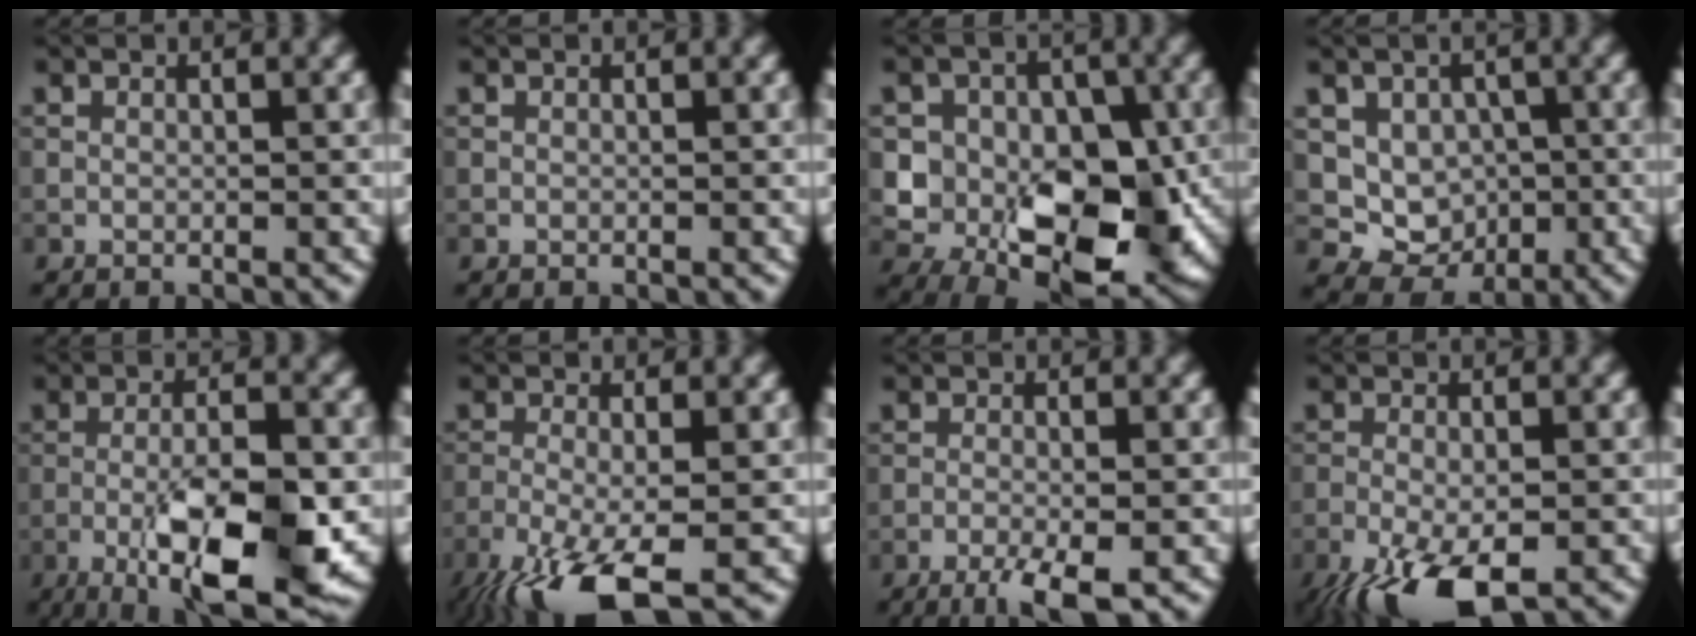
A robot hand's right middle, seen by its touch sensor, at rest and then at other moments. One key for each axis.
{"total": 0.0}
{"total": 10.7, "fx": -1.1, "fy": 7.4, "fz": 7.7, "tx": -0.084, "ty": -0.003, "tz": -0.020}
{"total": 5.9, "fx": -0.2, "fy": 5.3, "fz": 2.7, "tx": -0.025, "ty": -0.007, "tz": -0.006}
{"total": 11.0, "fx": -4.0, "fy": 3.3, "fz": 9.6, "tx": -0.161, "ty": -0.008, "tz": -0.067}
{"total": 8.7, "fx": -5.1, "fy": 2.5, "fz": 6.7, "tx": -0.143, "ty": -0.023, "tz": -0.097}
{"total": 4.2, "fx": -2.5, "fy": 0.8, "fz": 3.3, "tx": -0.057, "ty": -0.003, "tz": -0.048}
{"total": 8.6, "fx": -5.0, "fy": 3.0, "fz": 6.2, "tx": -0.126, "ty": -0.023, "tz": -0.088}